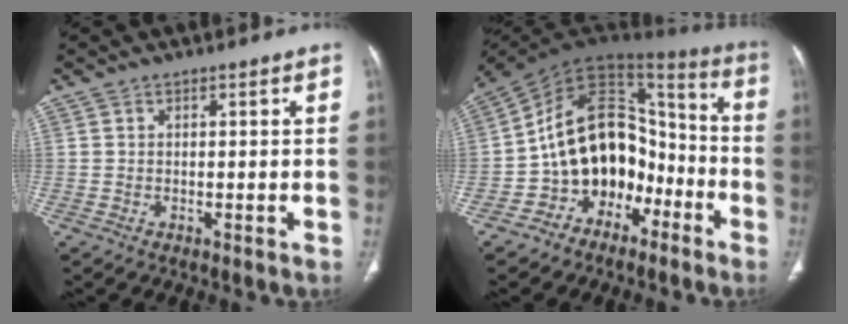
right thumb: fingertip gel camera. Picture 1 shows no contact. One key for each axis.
{"total": 17.8, "fx": -7.2, "fy": 12.6, "fz": 10.2, "tx": -0.107, "ty": 0.109, "tz": -0.121}